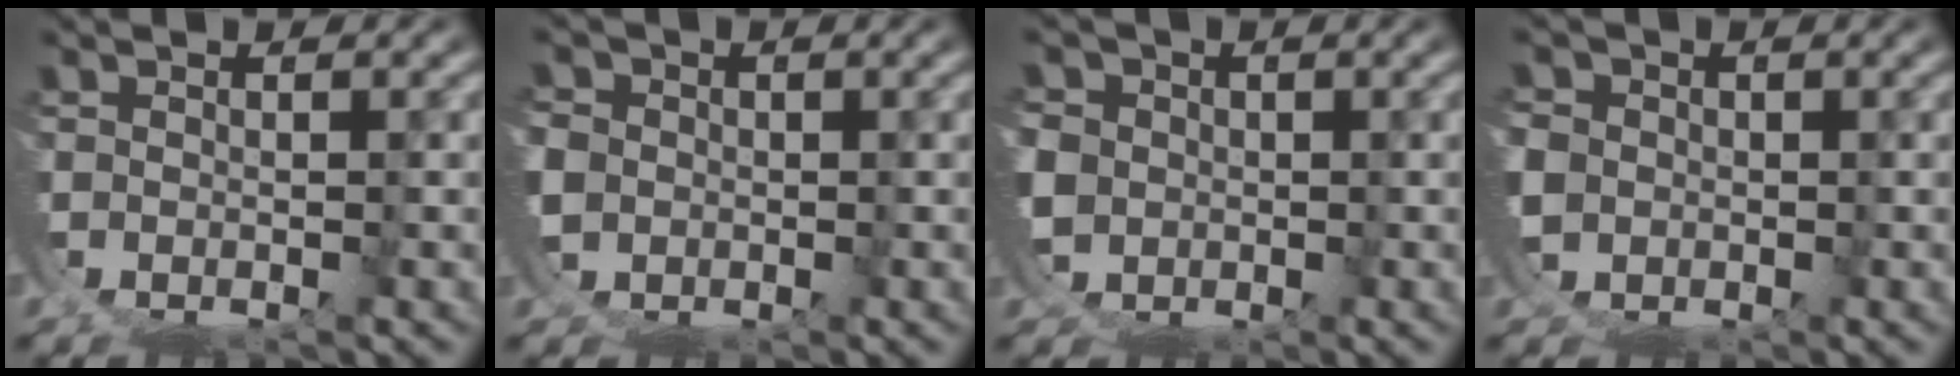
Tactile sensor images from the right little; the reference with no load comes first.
{"total": 3.8, "force": [-0.6, 3.4, 1.6], "torque": [-0.053, -0.025, -0.004]}
{"total": 5.8, "force": [-0.5, 5.2, 2.6], "torque": [-0.073, -0.028, 0.000]}
{"total": 3.7, "force": [-0.5, 3.3, 1.6], "torque": [-0.052, -0.024, -0.003]}